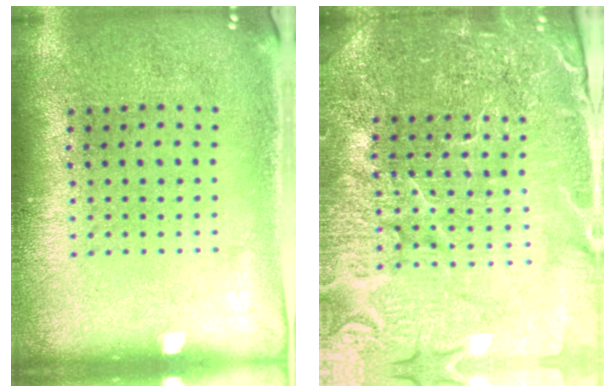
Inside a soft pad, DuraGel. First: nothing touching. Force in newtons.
{"total": 5.2, "press": 4.9, "slide": 1.9}